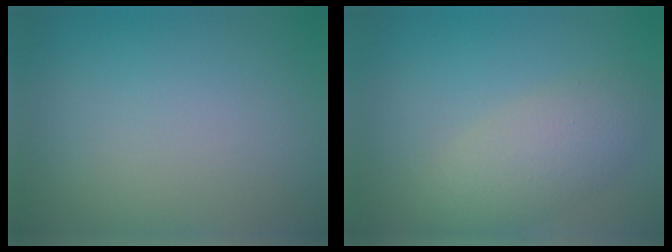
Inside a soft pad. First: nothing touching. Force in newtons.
{"total": 4.1, "press": 4.1, "slide": 0.3}